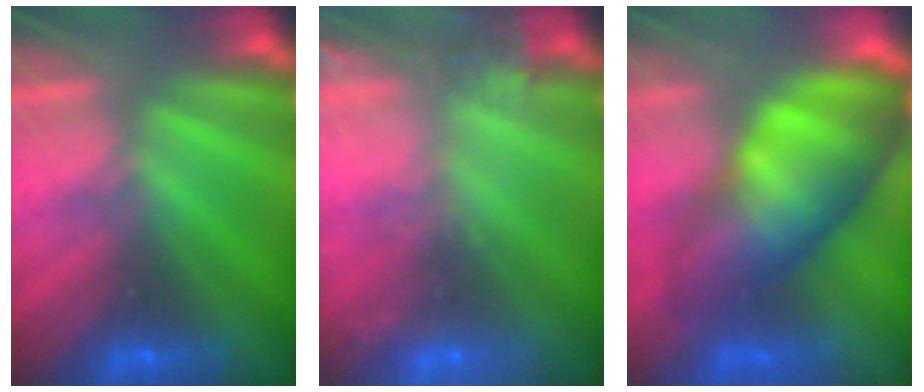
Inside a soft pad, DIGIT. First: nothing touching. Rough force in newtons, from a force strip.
{"total": 7.1}
{"total": 7.4}